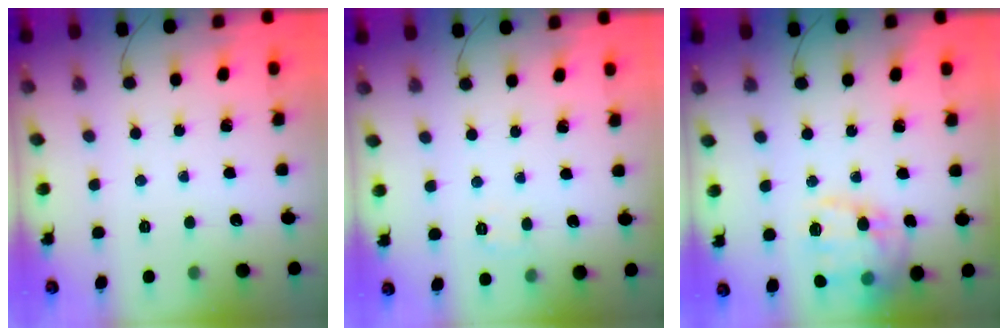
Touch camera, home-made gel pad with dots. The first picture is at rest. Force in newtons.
{"total": 4.9, "press": 4.7, "slide": 1.2}
{"total": 17.5, "press": 17.4, "slide": 1.3}